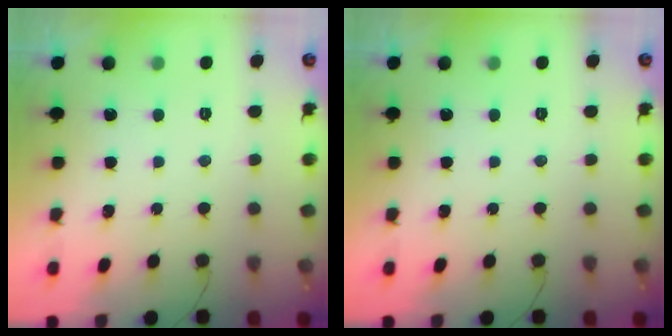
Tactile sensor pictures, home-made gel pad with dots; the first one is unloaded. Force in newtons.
{"total": 0.0}